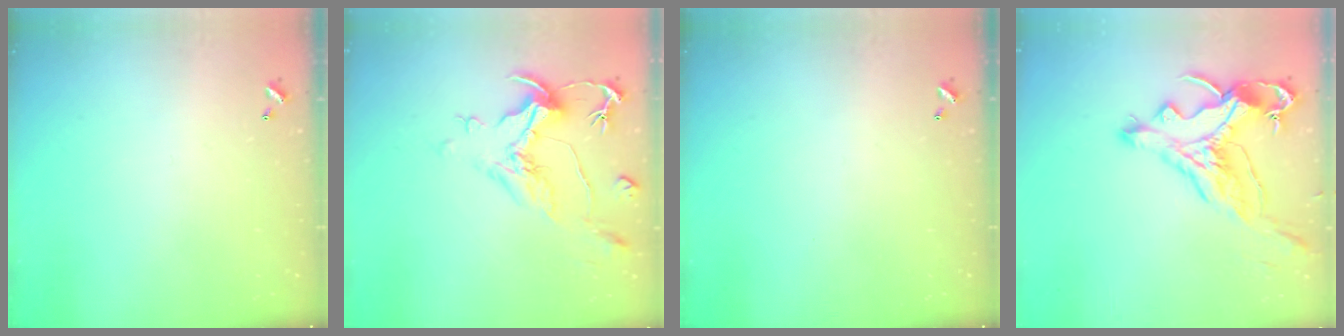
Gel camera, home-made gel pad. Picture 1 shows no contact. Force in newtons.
{"total": 1.8, "press": 0.8, "slide": 1.5}
{"total": 0.0}
{"total": 3.2, "press": 2.8, "slide": 1.6}